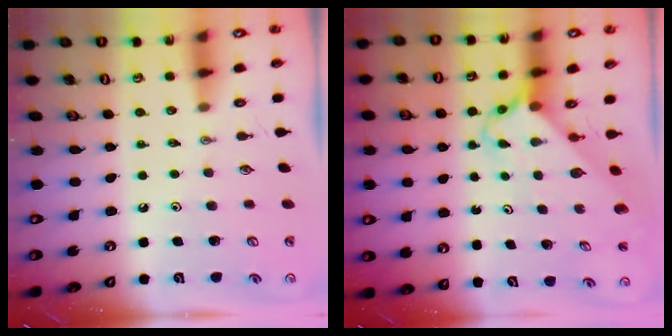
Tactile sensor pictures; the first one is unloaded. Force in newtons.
{"total": 2.5, "press": 2.5, "slide": 0.2}